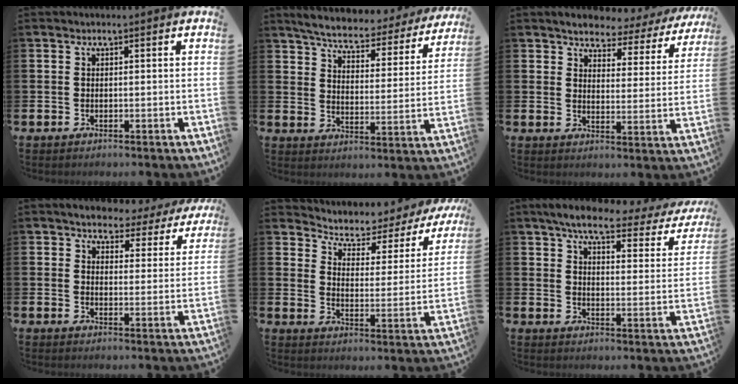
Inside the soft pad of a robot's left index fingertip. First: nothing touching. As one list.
[{"total": 5.3, "force": [5.0, 0.7, 1.7], "torque": [-0.059, -0.038, 0.078]}, {"total": 3.8, "force": [3.7, 0.9, 0.6], "torque": [-0.028, -0.035, 0.055]}, {"total": 3.8, "force": [3.6, 1.1, 0.3], "torque": [-0.022, -0.029, 0.057]}, {"total": 4.3, "force": [3.9, 1.7, 0.8], "torque": [-0.044, -0.037, 0.057]}, {"total": 5.8, "force": [4.7, 1.3, 3.1], "torque": [-0.076, -0.026, 0.072]}]